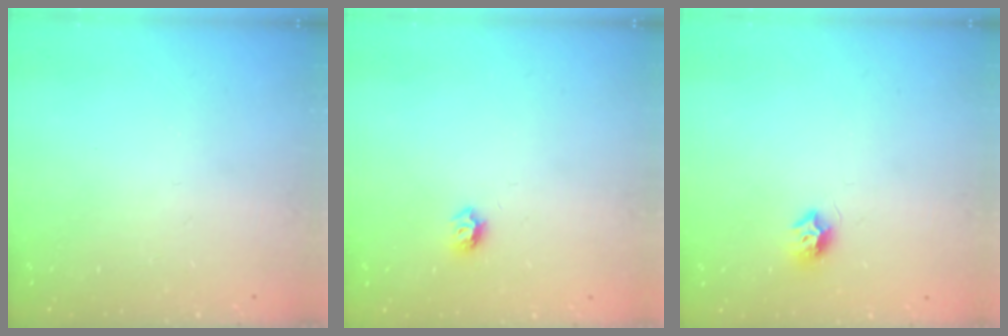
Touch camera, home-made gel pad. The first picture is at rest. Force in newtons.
{"total": 5.9, "press": 5.9, "slide": 0.6}
{"total": 7.3, "press": 7.3, "slide": 0.4}